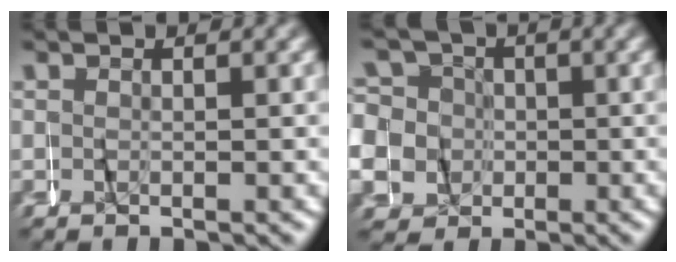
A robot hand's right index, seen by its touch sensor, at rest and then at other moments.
{"total": 11.7, "force": [0.8, 10.9, 4.0], "torque": [-0.108, -0.021, 0.009]}